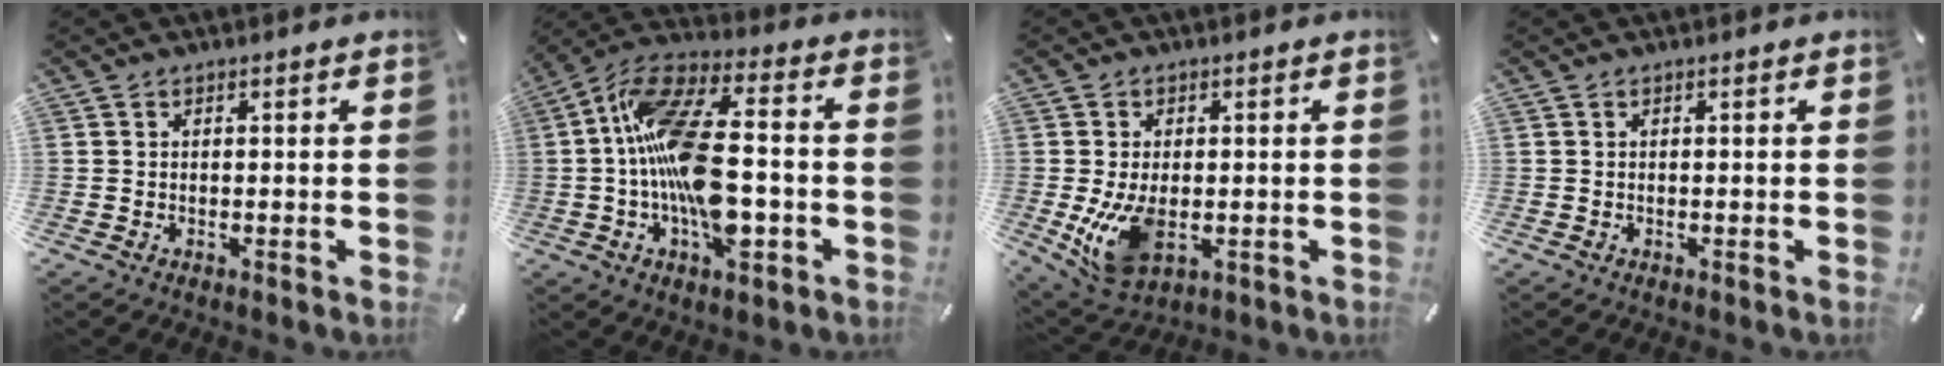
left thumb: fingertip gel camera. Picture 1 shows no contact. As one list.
[{"total": 18.1, "force": [-3.2, 8.2, 15.8], "torque": [-0.318, 0.007, -0.057]}, {"total": 10.0, "force": [-1.3, 6.4, 7.6], "torque": [-0.153, -0.011, -0.018]}, {"total": 0.0}]